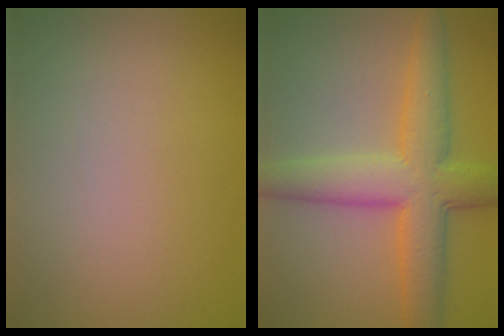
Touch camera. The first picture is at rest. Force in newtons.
{"total": 7.6, "press": 7.6, "slide": 0.1}